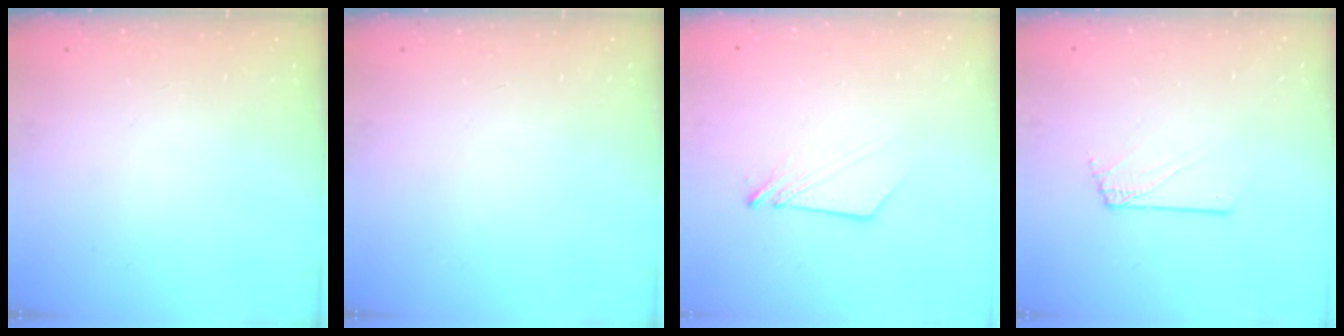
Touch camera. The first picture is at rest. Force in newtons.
{"total": 0.0}
{"total": 6.1, "press": 6.1, "slide": 0.2}
{"total": 1.3, "press": 1.3, "slide": 0.1}